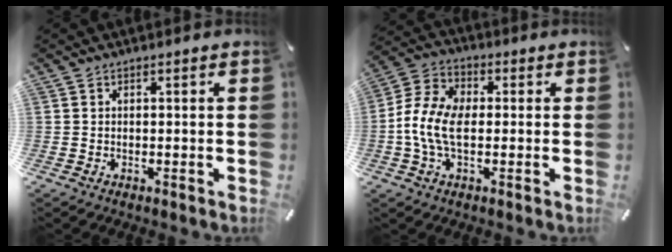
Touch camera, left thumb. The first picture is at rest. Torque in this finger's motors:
{"motor_torque": [1.76, 1.94, 0.96, 0.23, 0.13]}